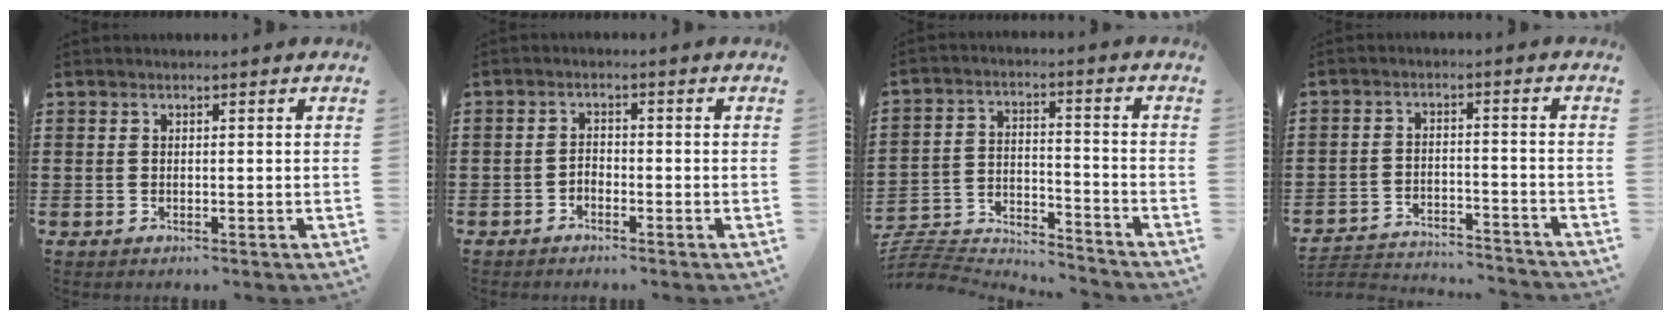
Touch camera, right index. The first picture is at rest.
{"total": 1.5, "force": [-1.3, 0.7, 0.3], "torque": [-0.011, 0.003, -0.027]}
{"total": 5.3, "force": [-5.2, 0.8, 0.6], "torque": [-0.031, -0.006, -0.112]}
{"total": 3.8, "force": [-3.8, 0.3, 0.5], "torque": [-0.022, 0.000, -0.082]}